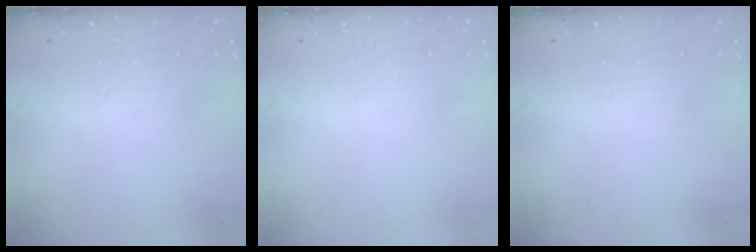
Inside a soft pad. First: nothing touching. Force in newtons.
{"total": 0.0}
{"total": 0.0}